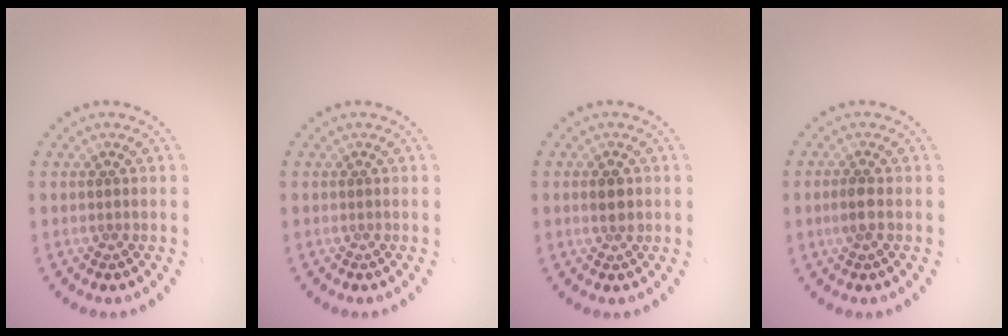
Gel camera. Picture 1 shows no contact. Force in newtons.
{"total": 0.0}
{"total": 1.2, "press": 1.2, "slide": 0.1}
{"total": 1.4, "press": 1.3, "slide": 0.5}